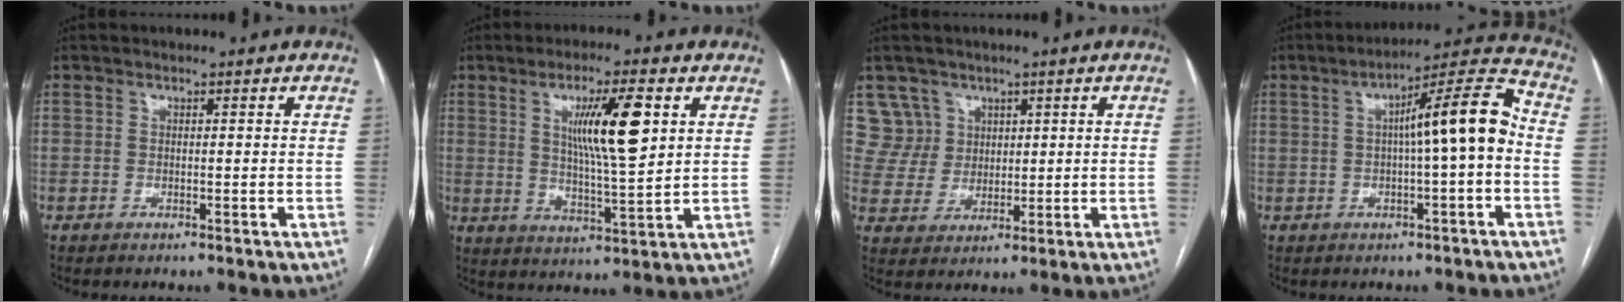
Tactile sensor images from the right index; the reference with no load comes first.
{"total": 11.0, "force": [3.5, 1.1, 10.4], "torque": [-0.177, -0.003, 0.060]}
{"total": 6.9, "force": [3.7, 5.8, -0.6], "torque": [0.015, 0.015, 0.080]}
{"total": 11.2, "force": [0.1, 0.7, 11.2], "torque": [-0.166, 0.031, -0.003]}